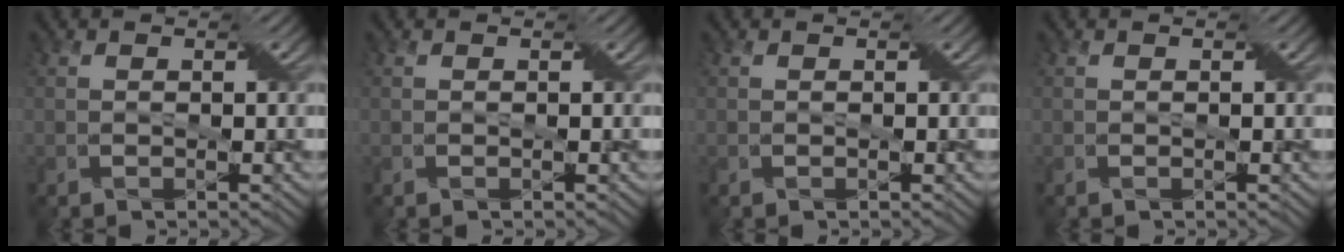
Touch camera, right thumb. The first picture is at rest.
{"total": 0.0}
{"total": 0.0}
{"total": 0.0}